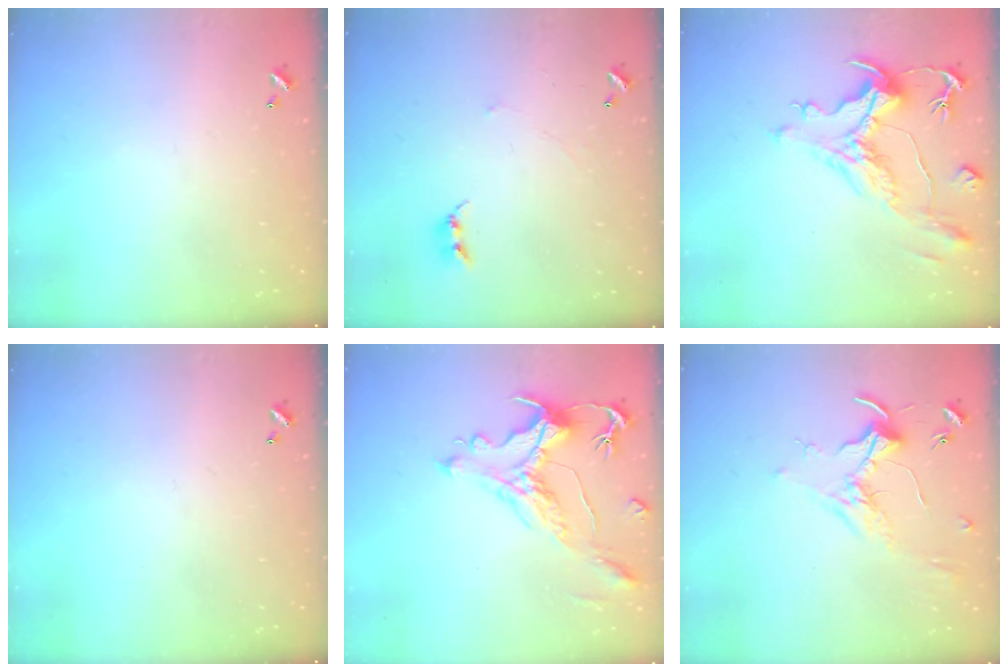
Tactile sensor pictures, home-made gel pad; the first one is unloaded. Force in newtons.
{"total": 2.7, "press": 2.7, "slide": 0.3}
{"total": 1.9, "press": 0.9, "slide": 1.7}
{"total": 0.0}
{"total": 1.2, "press": 0.2, "slide": 1.2}
{"total": 1.7, "press": 1.6, "slide": 0.7}